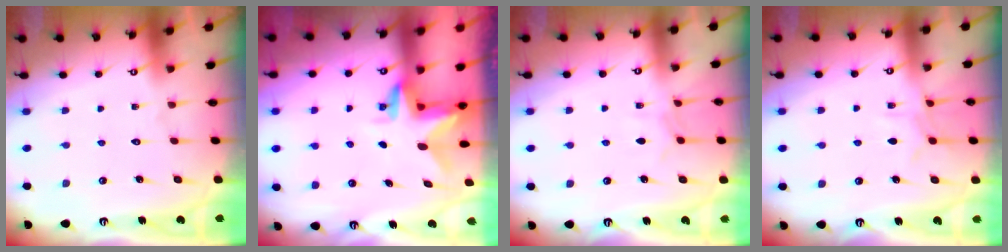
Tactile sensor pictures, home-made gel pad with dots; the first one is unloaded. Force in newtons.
{"total": 3.2, "press": 3.2, "slide": 0.2}
{"total": 3.7, "press": 3.7, "slide": 0.1}
{"total": 5.4, "press": 5.4, "slide": 0.6}